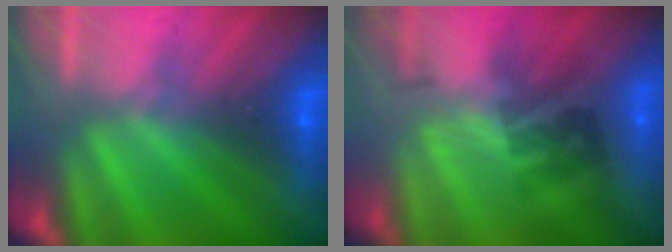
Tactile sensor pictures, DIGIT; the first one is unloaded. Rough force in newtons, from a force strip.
{"total": 2.2}